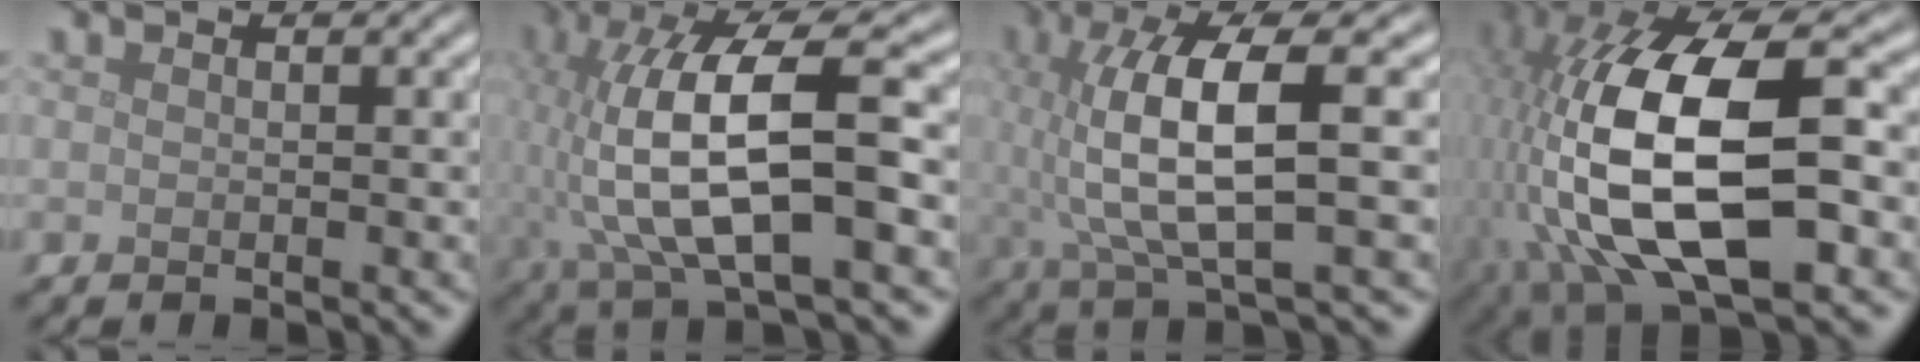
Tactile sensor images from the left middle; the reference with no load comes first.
{"total": 12.1, "force": [-1.3, 4.1, 11.4], "torque": [-0.227, 0.009, -0.027]}
{"total": 8.2, "force": [0.5, 2.3, 7.8], "torque": [-0.159, 0.005, 0.014]}
{"total": 16.6, "force": [-0.9, 8.7, 14.1], "torque": [-0.294, -0.014, -0.012]}